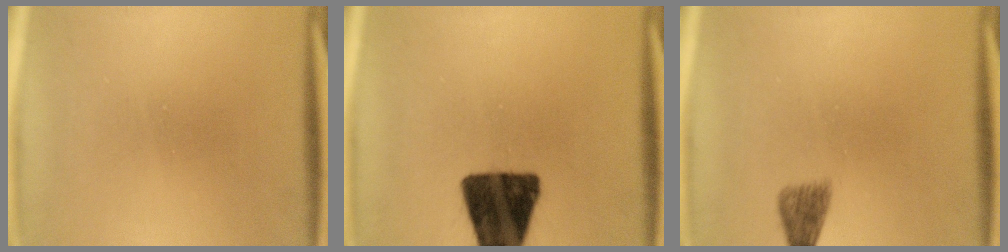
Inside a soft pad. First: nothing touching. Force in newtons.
{"total": 15.1}
{"total": 2.1}